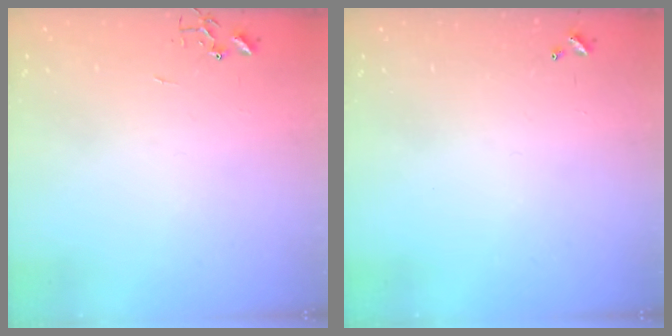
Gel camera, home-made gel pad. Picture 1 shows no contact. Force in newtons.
{"total": 0.0}